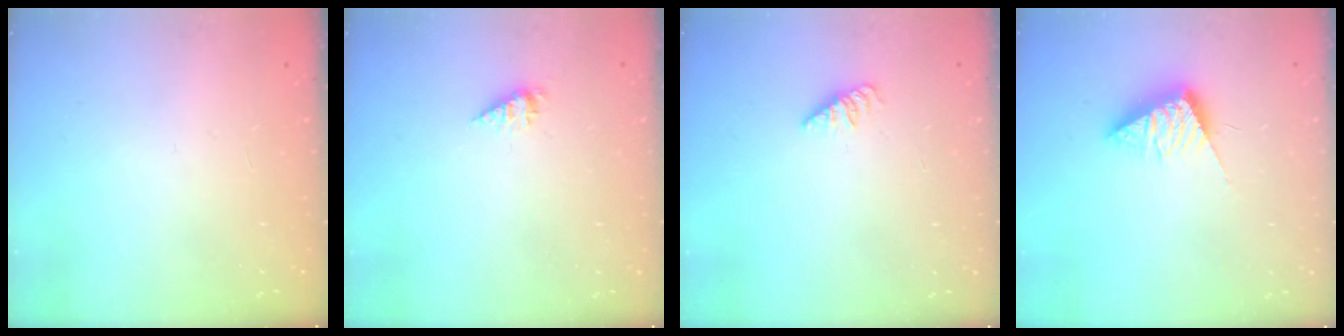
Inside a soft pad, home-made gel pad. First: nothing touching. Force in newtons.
{"total": 2.3, "press": 2.3, "slide": 0.3}
{"total": 1.1, "press": 1.1, "slide": 0.3}
{"total": 8.7, "press": 8.7, "slide": 0.1}